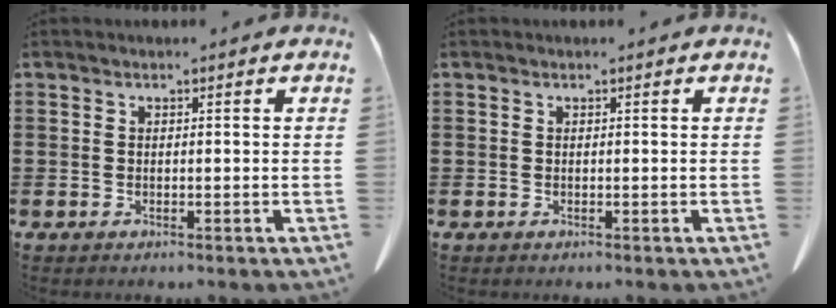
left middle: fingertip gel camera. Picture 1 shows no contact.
{"total": 0.0}